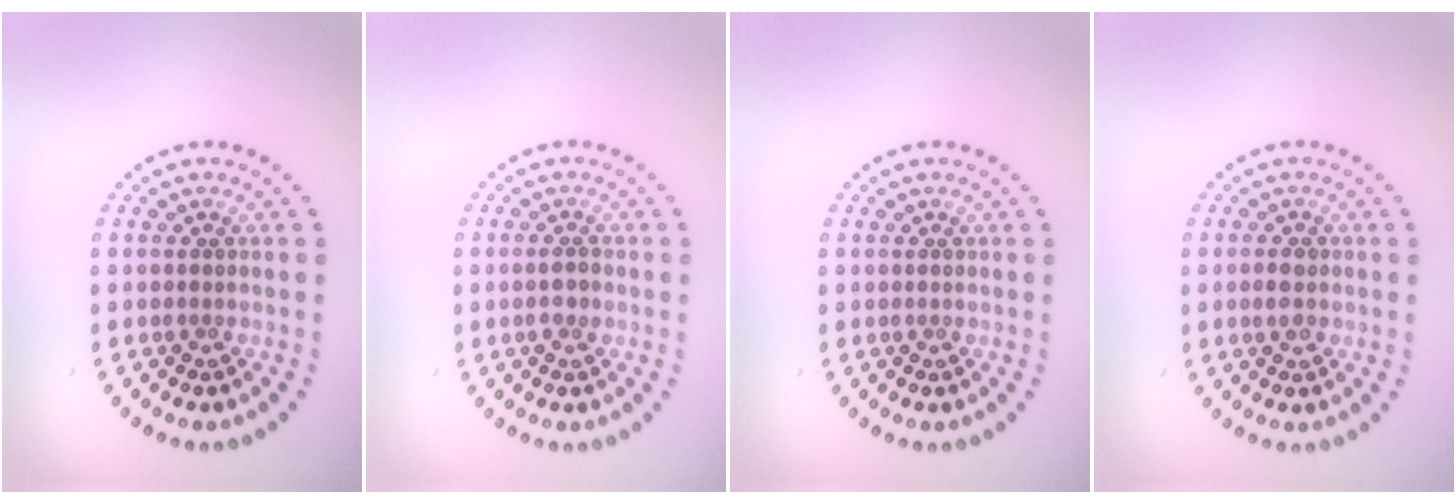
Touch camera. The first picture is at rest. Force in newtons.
{"total": 1.2, "press": 1.2, "slide": 0.2}
{"total": 0.0}
{"total": 1.5, "press": 1.5, "slide": 0.4}